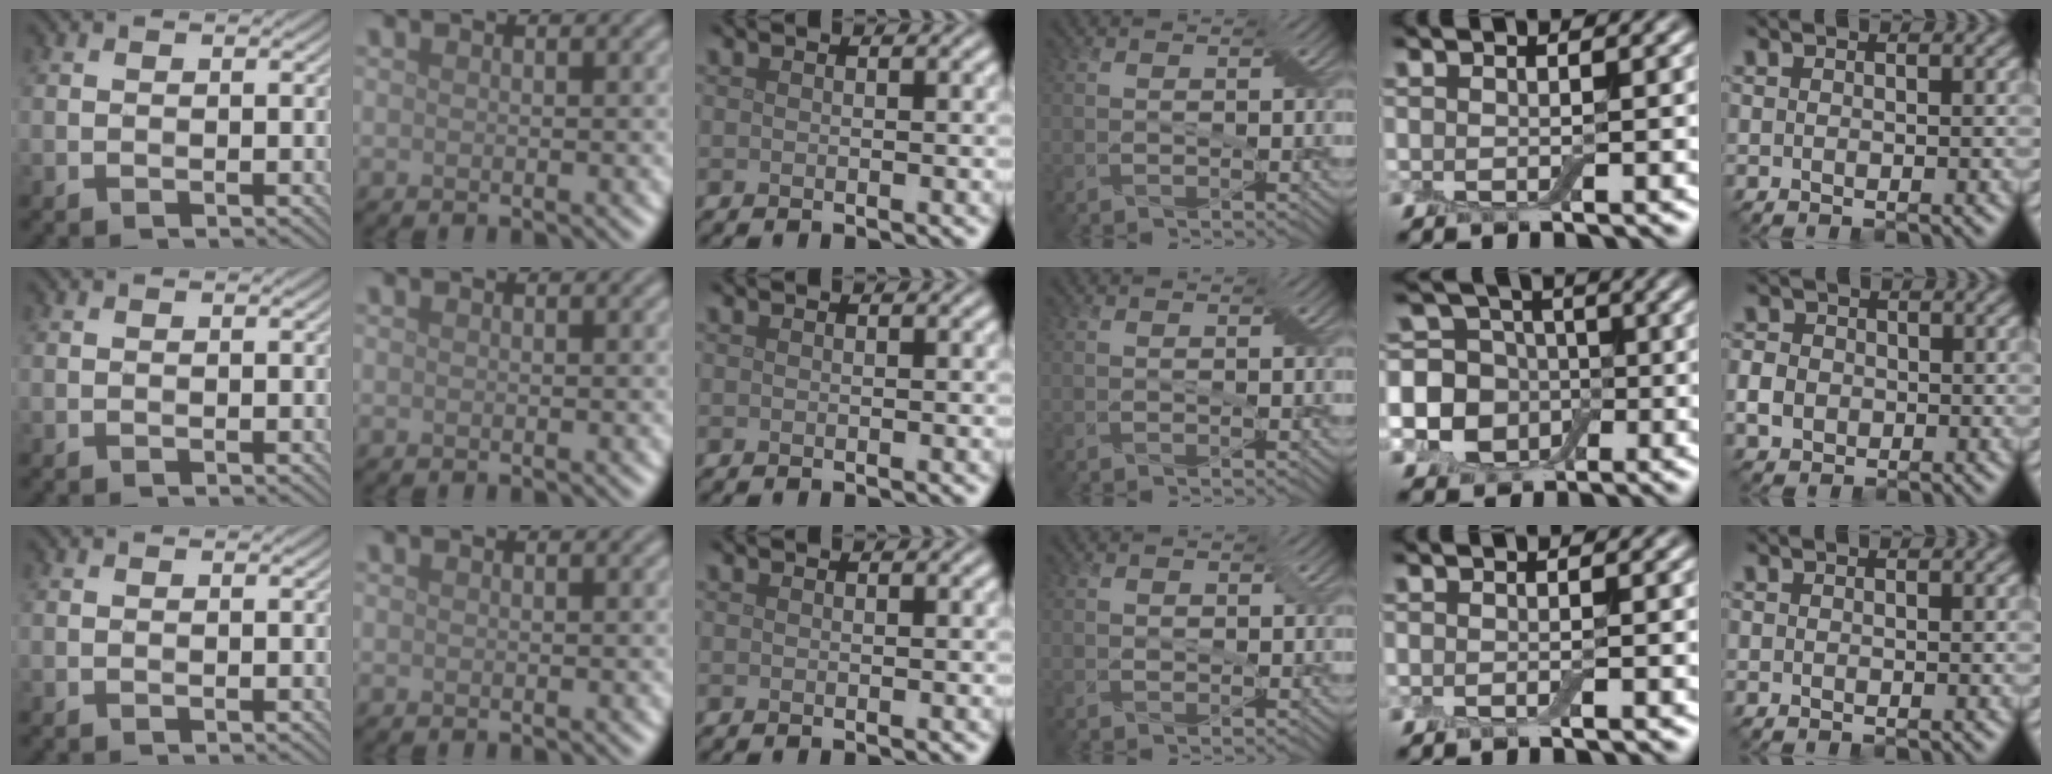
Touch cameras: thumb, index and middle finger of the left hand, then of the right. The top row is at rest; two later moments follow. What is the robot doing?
{"motion": "wipe", "object": "dish"}